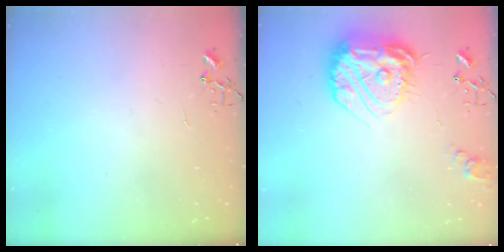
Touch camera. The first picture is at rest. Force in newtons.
{"total": 19.8, "press": 19.7, "slide": 2.0}